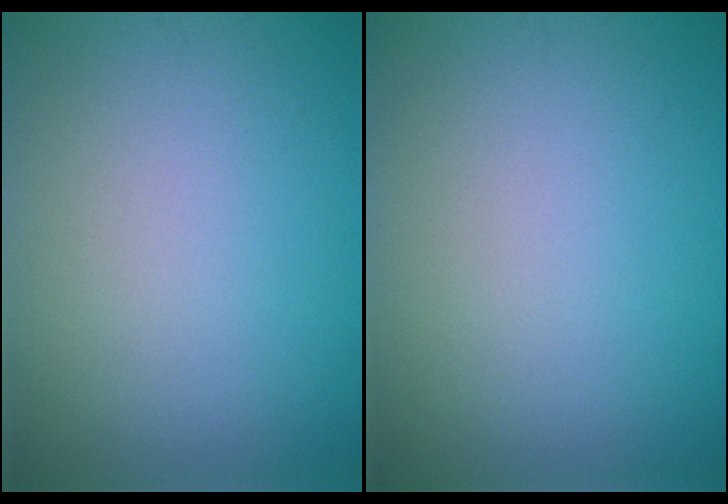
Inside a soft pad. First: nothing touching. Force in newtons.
{"total": 0.0}